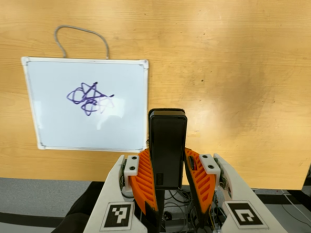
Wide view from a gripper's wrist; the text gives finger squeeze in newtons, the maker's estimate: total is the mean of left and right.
{"total": 5.3, "left": 3.7, "right": 6.9}